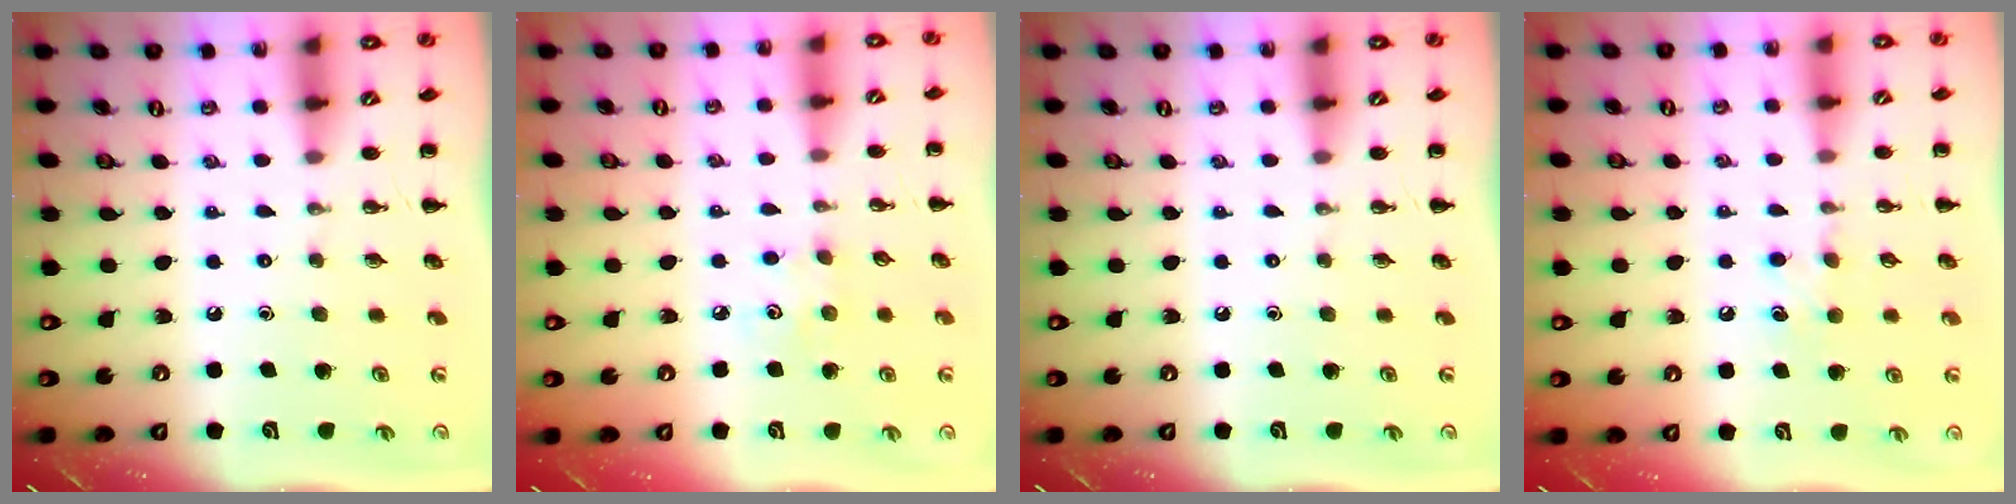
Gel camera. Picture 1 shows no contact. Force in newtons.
{"total": 3.5, "press": 3.4, "slide": 0.9}
{"total": 0.0}
{"total": 6.6, "press": 6.3, "slide": 1.7}